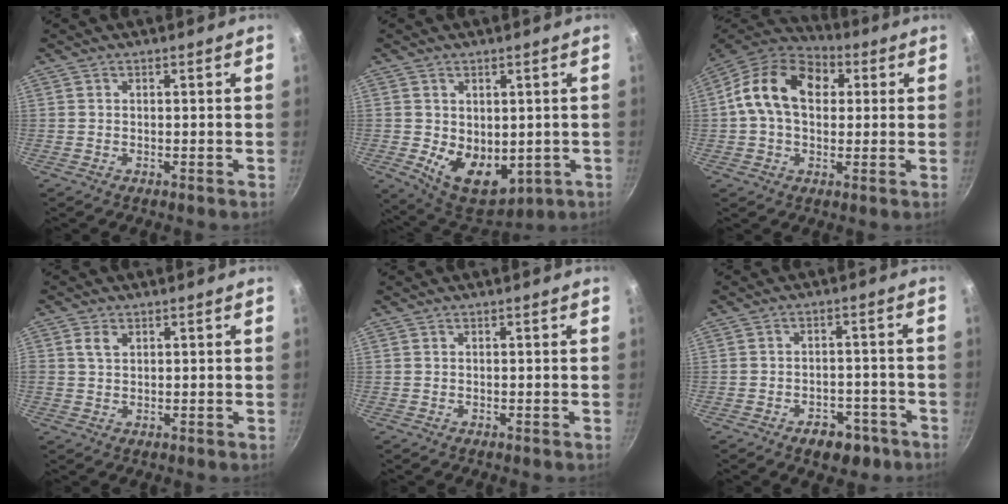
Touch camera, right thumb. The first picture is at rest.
{"total": 11.4, "force": [-1.0, 7.9, 8.1], "torque": [-0.097, -0.024, 0.009]}
{"total": 15.7, "force": [2.9, 11.2, 10.6], "torque": [-0.153, 0.022, 0.031]}
{"total": 2.4, "force": [0.9, 1.7, 1.5], "torque": [-0.021, 0.001, 0.017]}
{"total": 0.0}
{"total": 6.9, "force": [-4.1, 4.3, 3.6], "torque": [-0.021, 0.034, -0.044]}